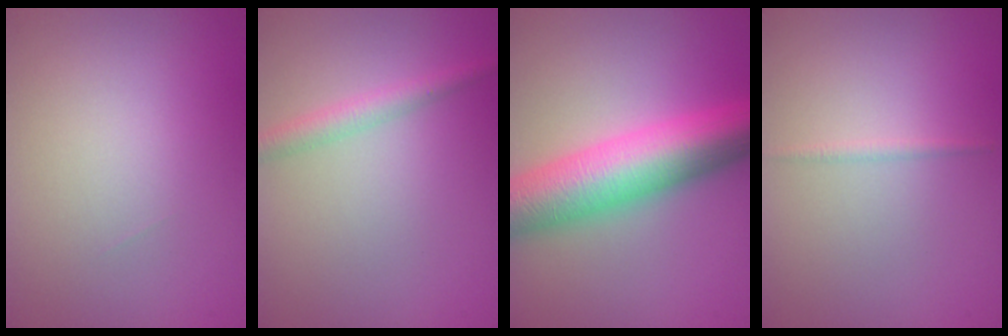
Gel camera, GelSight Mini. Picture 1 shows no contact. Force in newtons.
{"total": 2.0, "press": 2.0, "slide": 0.0}
{"total": 9.8, "press": 9.8, "slide": 0.2}
{"total": 0.7, "press": 0.7, "slide": 0.0}